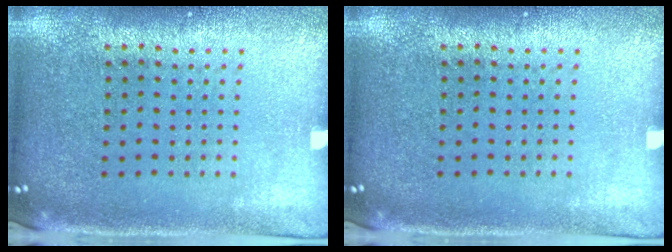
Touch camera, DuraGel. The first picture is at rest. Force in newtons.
{"total": 0.0}